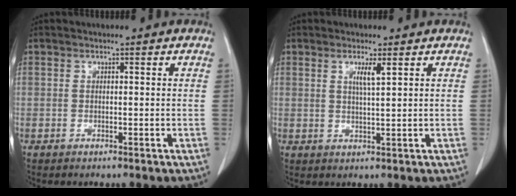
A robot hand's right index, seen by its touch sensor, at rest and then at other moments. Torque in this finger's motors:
{"motor_torque": [0.14, 0.14, 0.04, 0.04]}